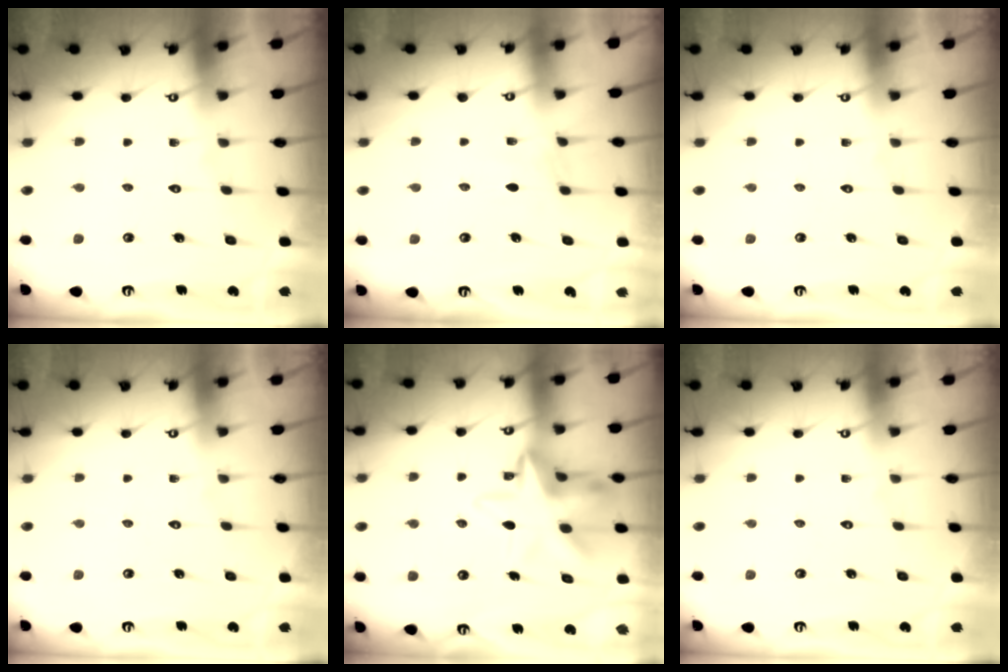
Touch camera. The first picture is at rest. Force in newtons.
{"total": 3.1, "press": 3.1, "slide": 0.5}
{"total": 0.0}
{"total": 0.0}
{"total": 12.9, "press": 12.6, "slide": 2.5}
{"total": 0.0}